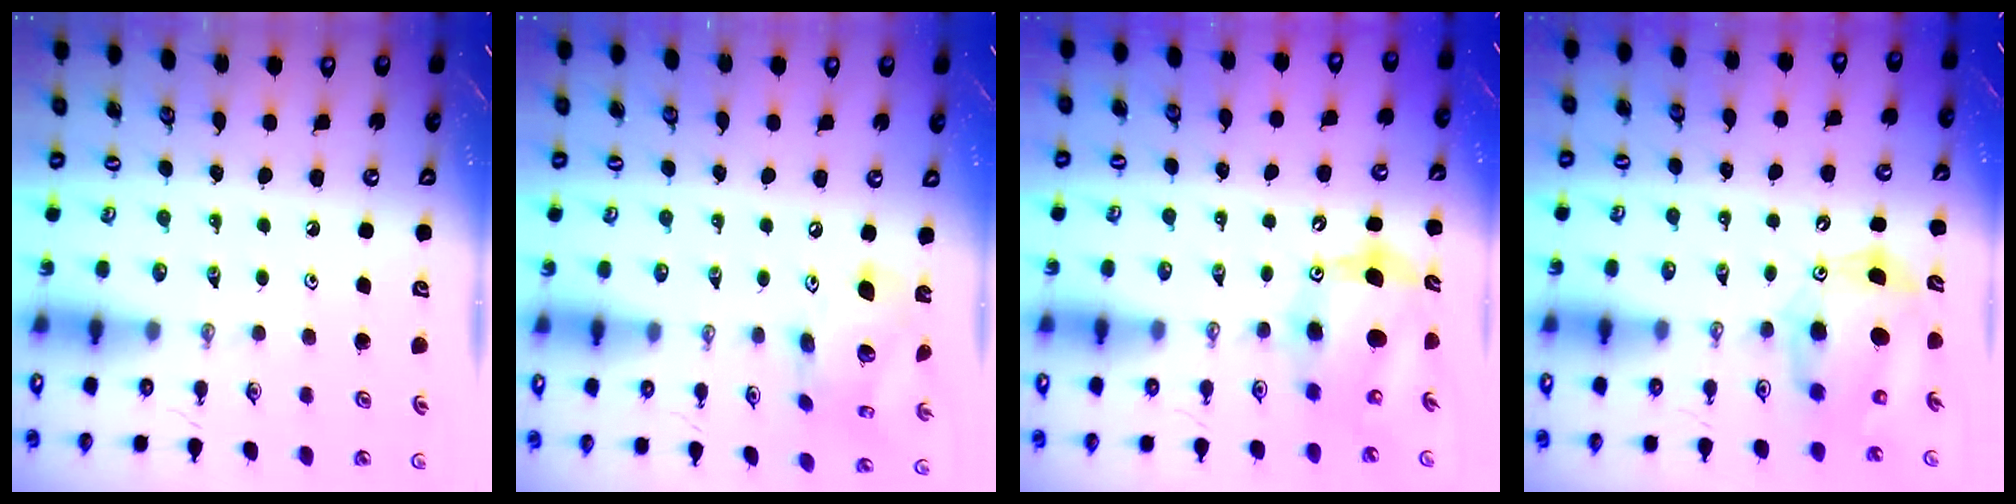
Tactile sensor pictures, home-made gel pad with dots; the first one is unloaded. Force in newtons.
{"total": 15.6, "press": 15.6, "slide": 1.5}
{"total": 11.1, "press": 10.8, "slide": 2.4}
{"total": 9.4, "press": 9.1, "slide": 2.4}